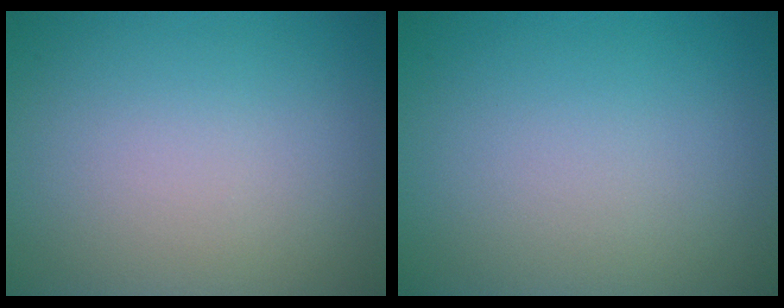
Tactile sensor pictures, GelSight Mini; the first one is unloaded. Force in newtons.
{"total": 0.0}